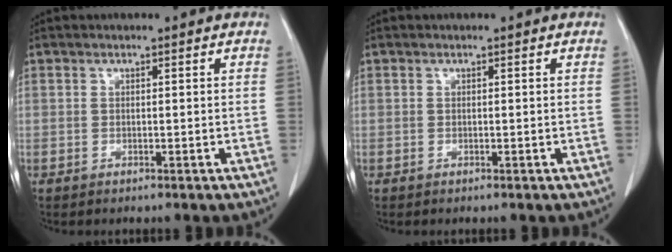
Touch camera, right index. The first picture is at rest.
{"total": 0.0}